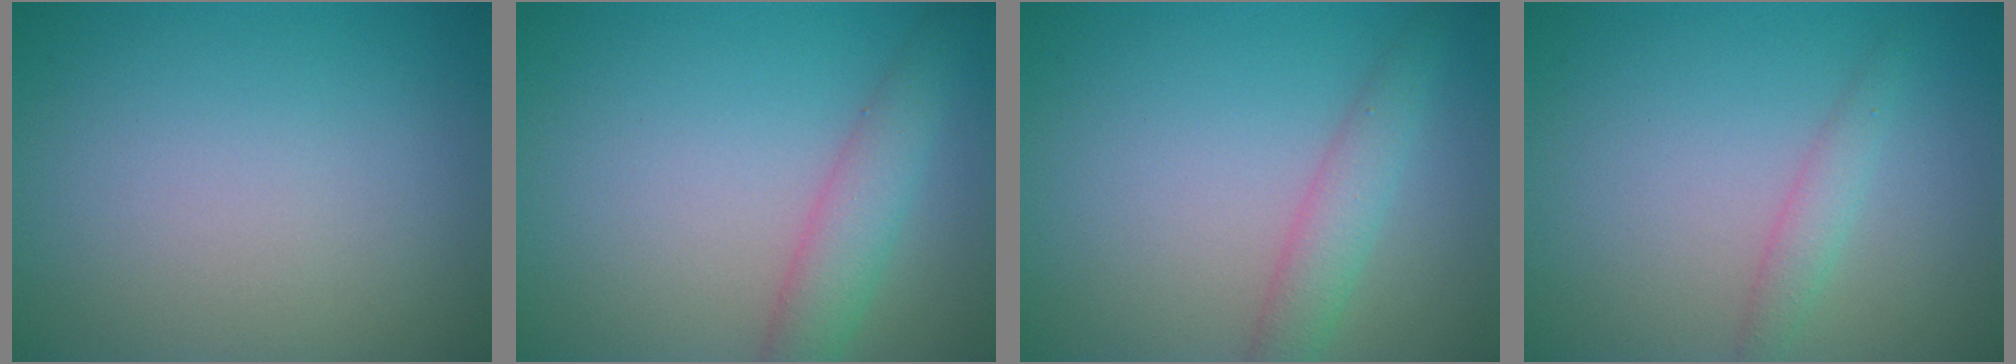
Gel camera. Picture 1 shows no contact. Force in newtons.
{"total": 3.5, "press": 3.5, "slide": 0.1}
{"total": 2.7, "press": 2.7, "slide": 0.2}
{"total": 1.6, "press": 1.6, "slide": 0.0}